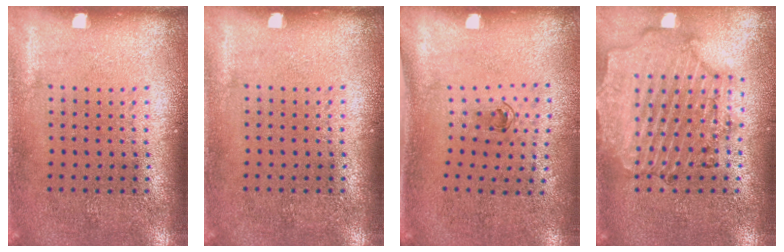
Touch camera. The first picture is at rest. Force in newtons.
{"total": 0.0}
{"total": 0.7, "press": 0.4, "slide": 0.6}
{"total": 1.6, "press": 1.6, "slide": 0.4}